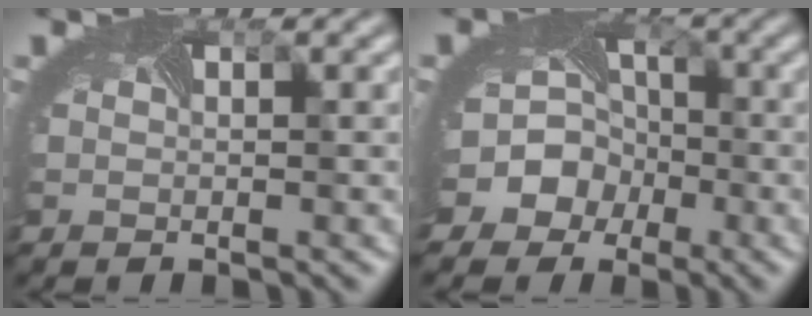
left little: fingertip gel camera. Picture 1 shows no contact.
{"total": 9.9, "force": [-3.7, 8.6, 3.2], "torque": [-0.065, -0.001, -0.082]}